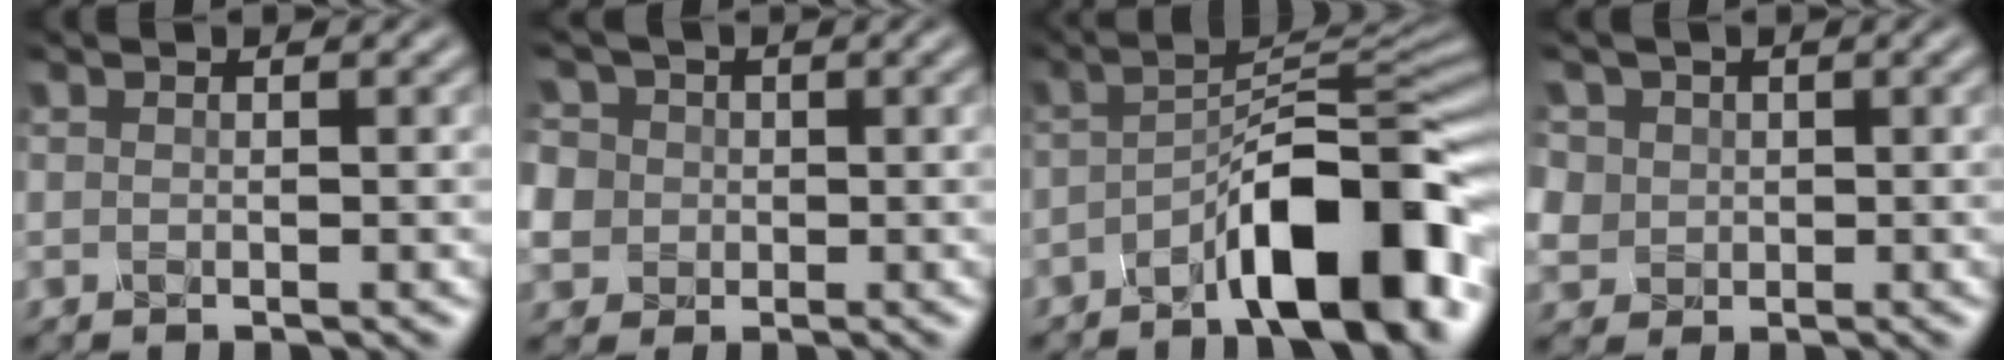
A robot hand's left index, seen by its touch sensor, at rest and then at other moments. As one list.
[{"total": 6.5, "force": [0.4, 6.1, 2.2], "torque": [-0.066, 0.033, -0.015]}, {"total": 9.7, "force": [-5.0, 2.6, 7.9], "torque": [-0.109, 0.015, -0.080]}, {"total": 3.7, "force": [1.4, 3.3, 0.8], "torque": [-0.047, 0.013, 0.033]}]